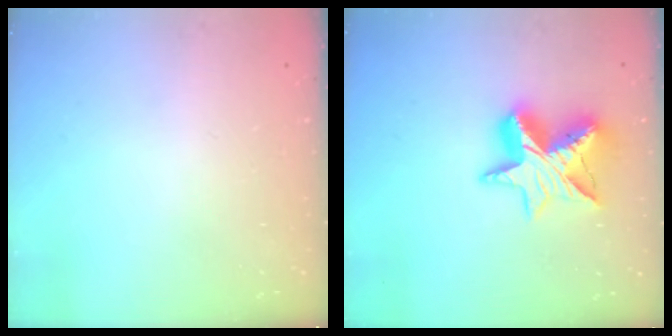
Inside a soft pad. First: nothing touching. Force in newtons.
{"total": 13.3, "press": 13.3, "slide": 1.0}